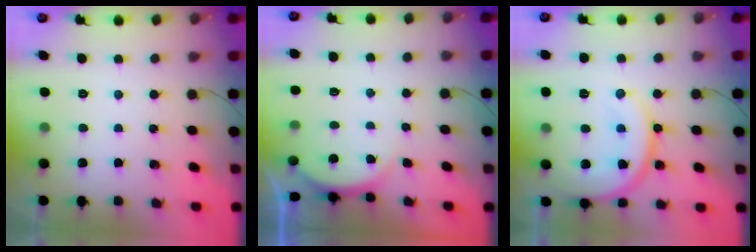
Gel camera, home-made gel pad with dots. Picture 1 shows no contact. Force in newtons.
{"total": 3.6, "press": 3.2, "slide": 1.8}
{"total": 15.7, "press": 15.6, "slide": 1.5}